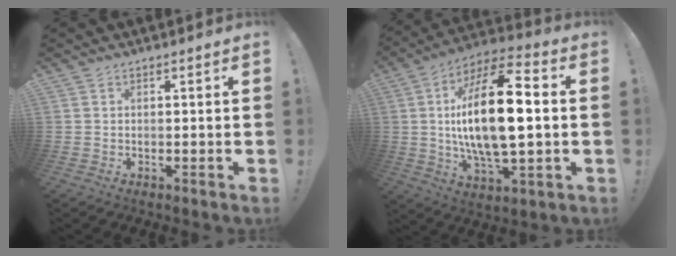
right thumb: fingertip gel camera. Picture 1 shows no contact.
{"total": 23.0, "force": [0.3, 9.1, 21.1], "torque": [-0.395, -0.004, -0.008]}